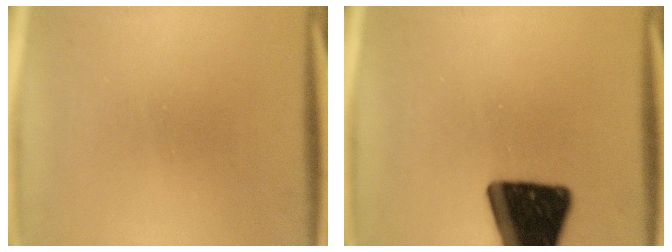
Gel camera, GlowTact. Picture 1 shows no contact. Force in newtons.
{"total": 19.3}